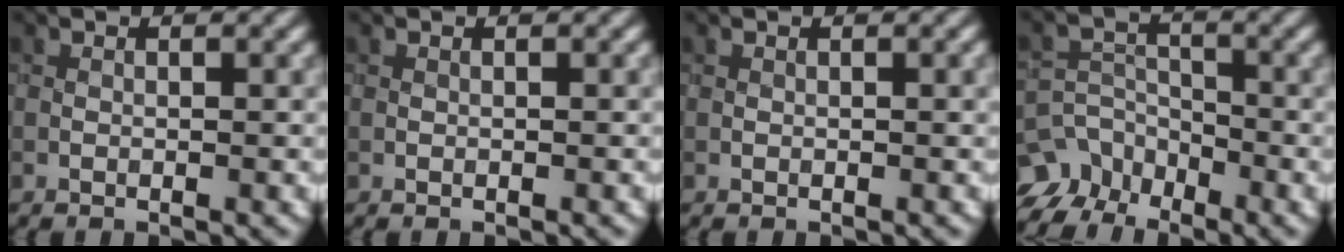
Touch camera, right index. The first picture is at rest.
{"total": 0.0}
{"total": 0.6, "force": [0.0, 0.1, 0.6], "torque": [-0.009, 0.000, 0.000]}
{"total": 8.8, "force": [-6.5, 5.6, 1.8], "torque": [-0.020, -0.022, -0.119]}